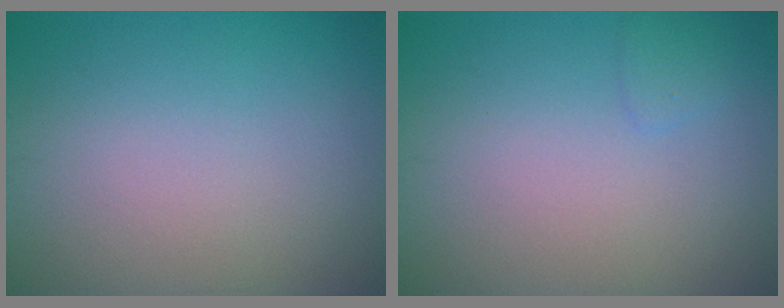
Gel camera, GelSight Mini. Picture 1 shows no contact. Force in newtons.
{"total": 0.7, "press": 0.7, "slide": 0.1}